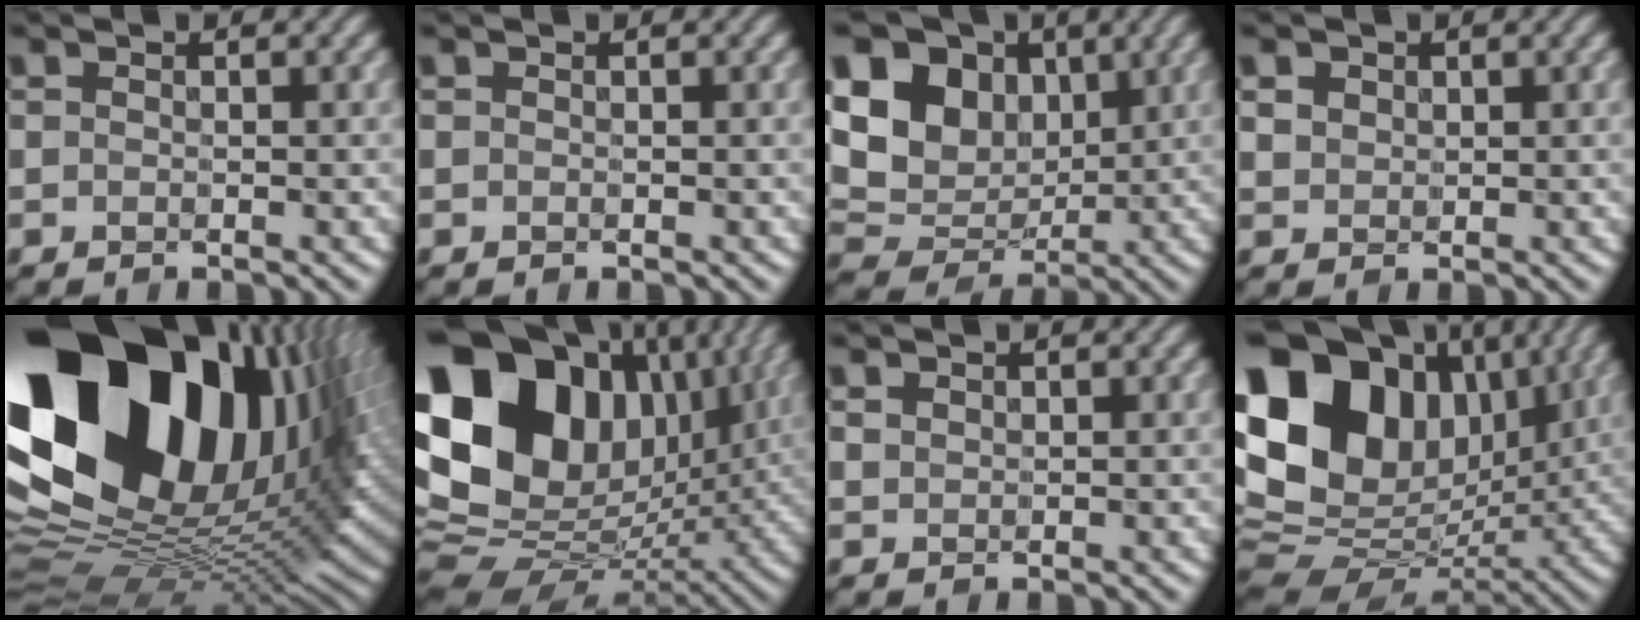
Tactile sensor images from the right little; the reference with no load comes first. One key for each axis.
{"total": 0.0}
{"total": 12.3, "fx": 3.6, "fy": 9.2, "fz": 7.3, "tx": -0.158, "ty": 0.027, "tz": 0.057}
{"total": 1.5, "fx": 0.8, "fy": 1.2, "fz": 0.5, "tx": -0.022, "ty": -0.003, "tz": 0.024}
{"total": 21.9, "fx": 7.7, "fy": 13.2, "fz": 15.7, "tx": -0.323, "ty": 0.005, "tz": 0.150}
{"total": 19.4, "fx": 4.5, "fy": 14.2, "fz": 12.5, "tx": -0.277, "ty": 0.014, "tz": 0.092}
{"total": 0.8, "fx": 0.6, "fy": 0.5, "fz": 0.2, "tx": -0.010, "ty": 0.002, "tz": 0.014}
{"total": 18.0, "fx": 5.2, "fy": 12.9, "fz": 11.3, "tx": -0.237, "ty": 0.026, "tz": 0.091}